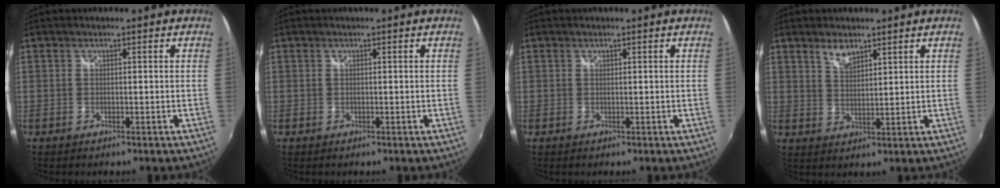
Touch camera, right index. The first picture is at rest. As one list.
[{"total": 0.0}, {"total": 0.0}, {"total": 3.9, "force": [2.9, 1.6, 2.1], "torque": [-0.034, 0.000, 0.051]}]